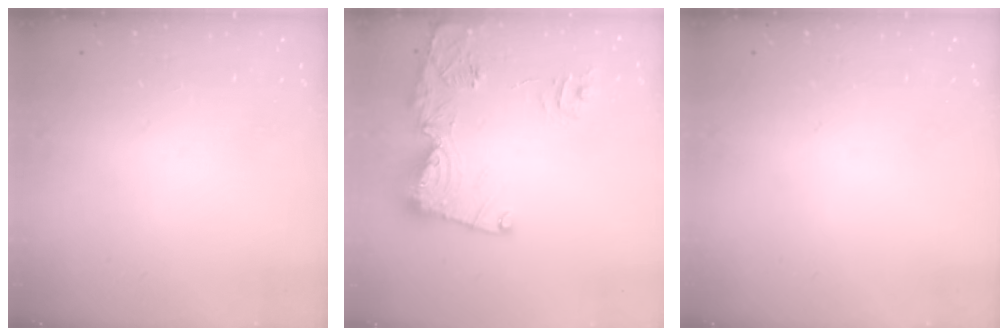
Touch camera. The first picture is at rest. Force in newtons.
{"total": 16.2, "press": 16.2, "slide": 1.6}
{"total": 0.0}